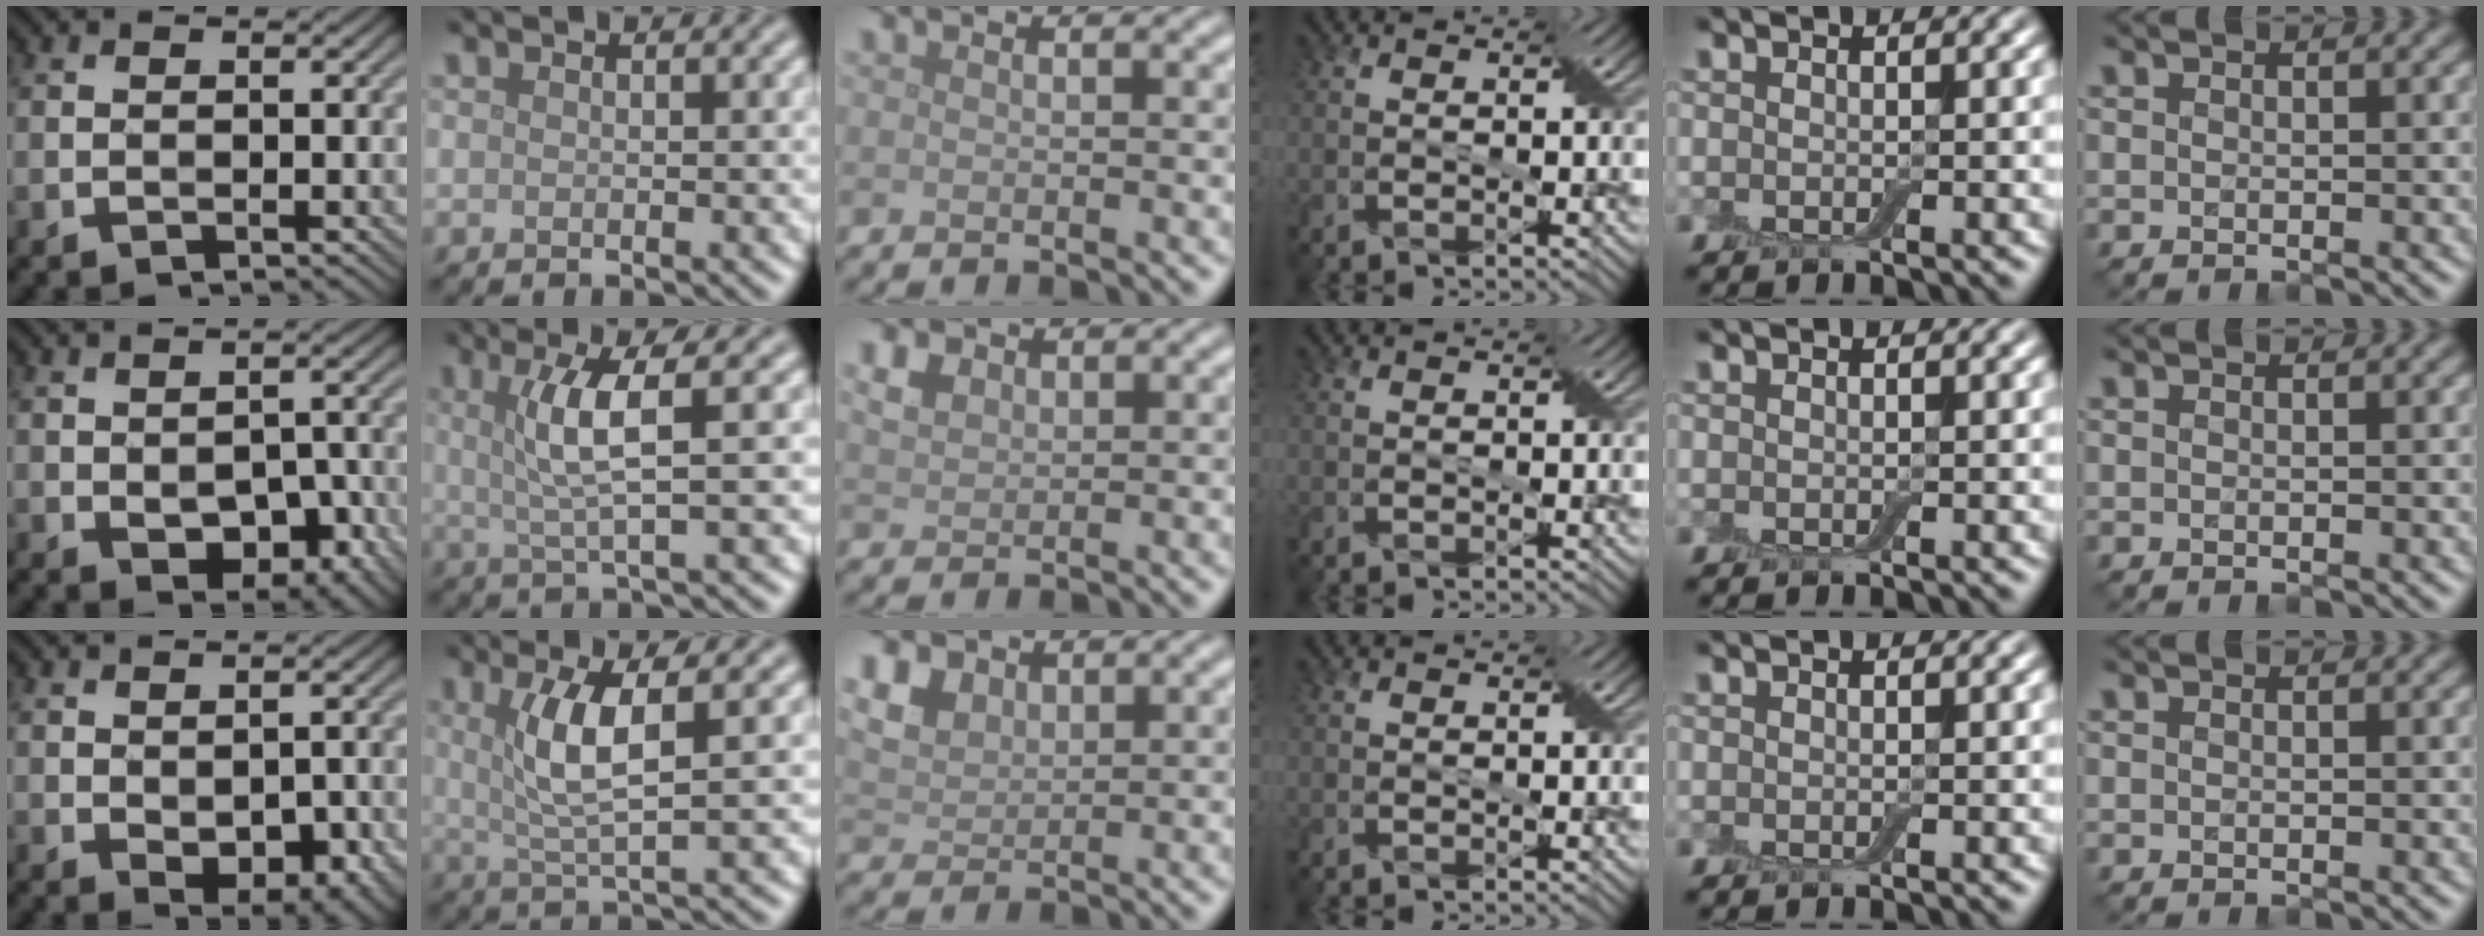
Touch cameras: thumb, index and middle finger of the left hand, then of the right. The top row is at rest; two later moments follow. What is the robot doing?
{"motion": "pour", "object": "bowl"}